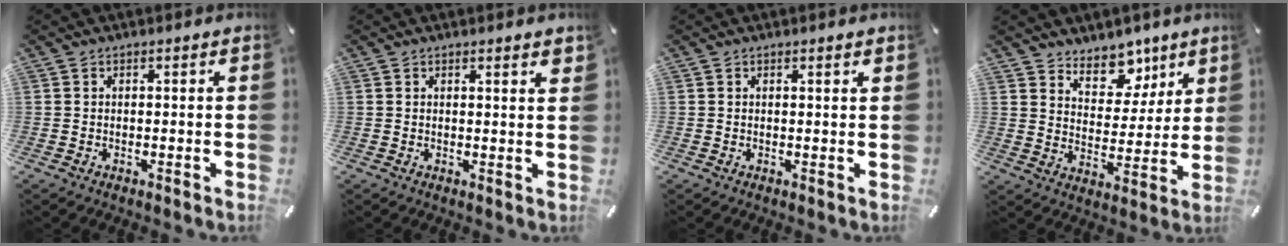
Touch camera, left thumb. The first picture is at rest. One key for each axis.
{"total": 1.6, "fx": 1.2, "fy": 0.0, "fz": 0.9, "tx": -0.012, "ty": -0.003, "tz": 0.020}
{"total": 0.8, "fx": 0.6, "fy": 0.0, "fz": 0.6, "tx": -0.011, "ty": -0.001, "tz": 0.011}
{"total": 9.6, "fx": 7.1, "fy": 6.2, "fz": 1.5, "tx": -0.009, "ty": -0.069, "tz": 0.128}